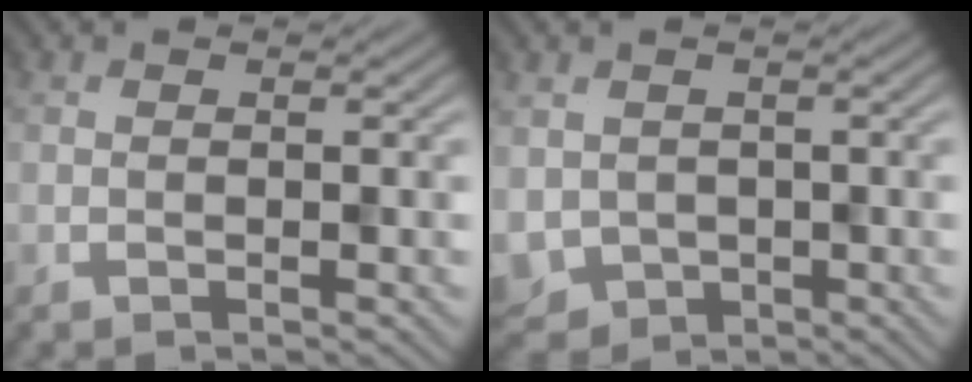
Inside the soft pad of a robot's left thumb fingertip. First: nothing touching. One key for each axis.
{"total": 2.8, "fx": -0.2, "fy": 2.8, "fz": -0.1, "tx": -0.029, "ty": -0.020, "tz": 0.003}